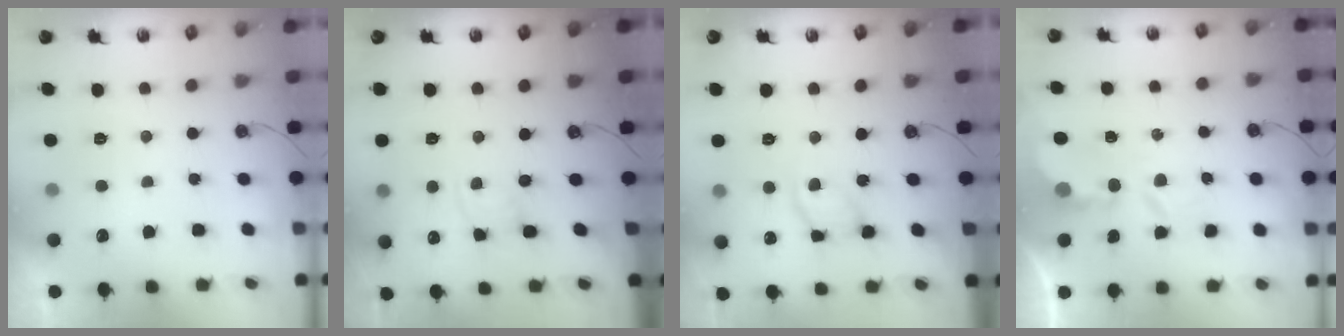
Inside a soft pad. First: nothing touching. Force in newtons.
{"total": 1.9, "press": 1.8, "slide": 0.3}
{"total": 10.6, "press": 10.6, "slide": 1.0}
{"total": 5.9, "press": 5.9, "slide": 0.6}